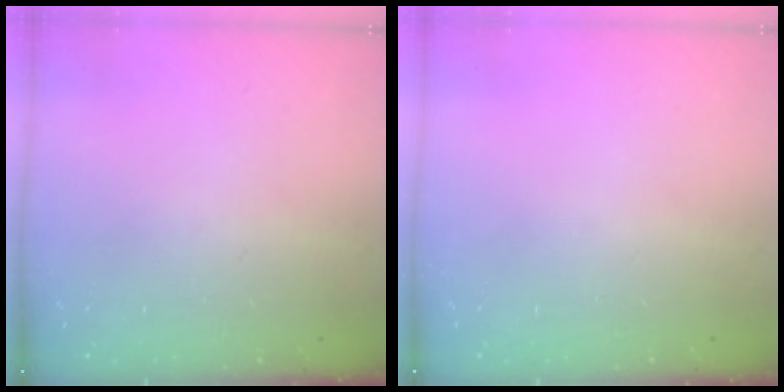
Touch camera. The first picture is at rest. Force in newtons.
{"total": 0.0}